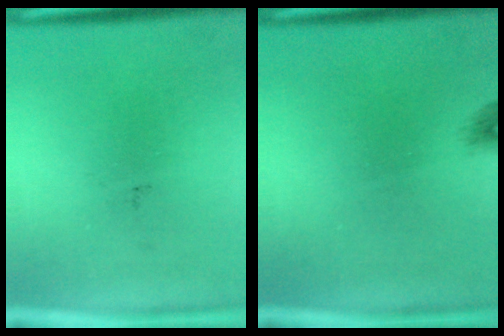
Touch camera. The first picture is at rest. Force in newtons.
{"total": 0.9}